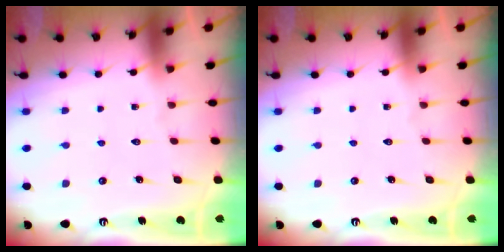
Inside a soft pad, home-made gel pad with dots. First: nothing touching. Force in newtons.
{"total": 0.0}